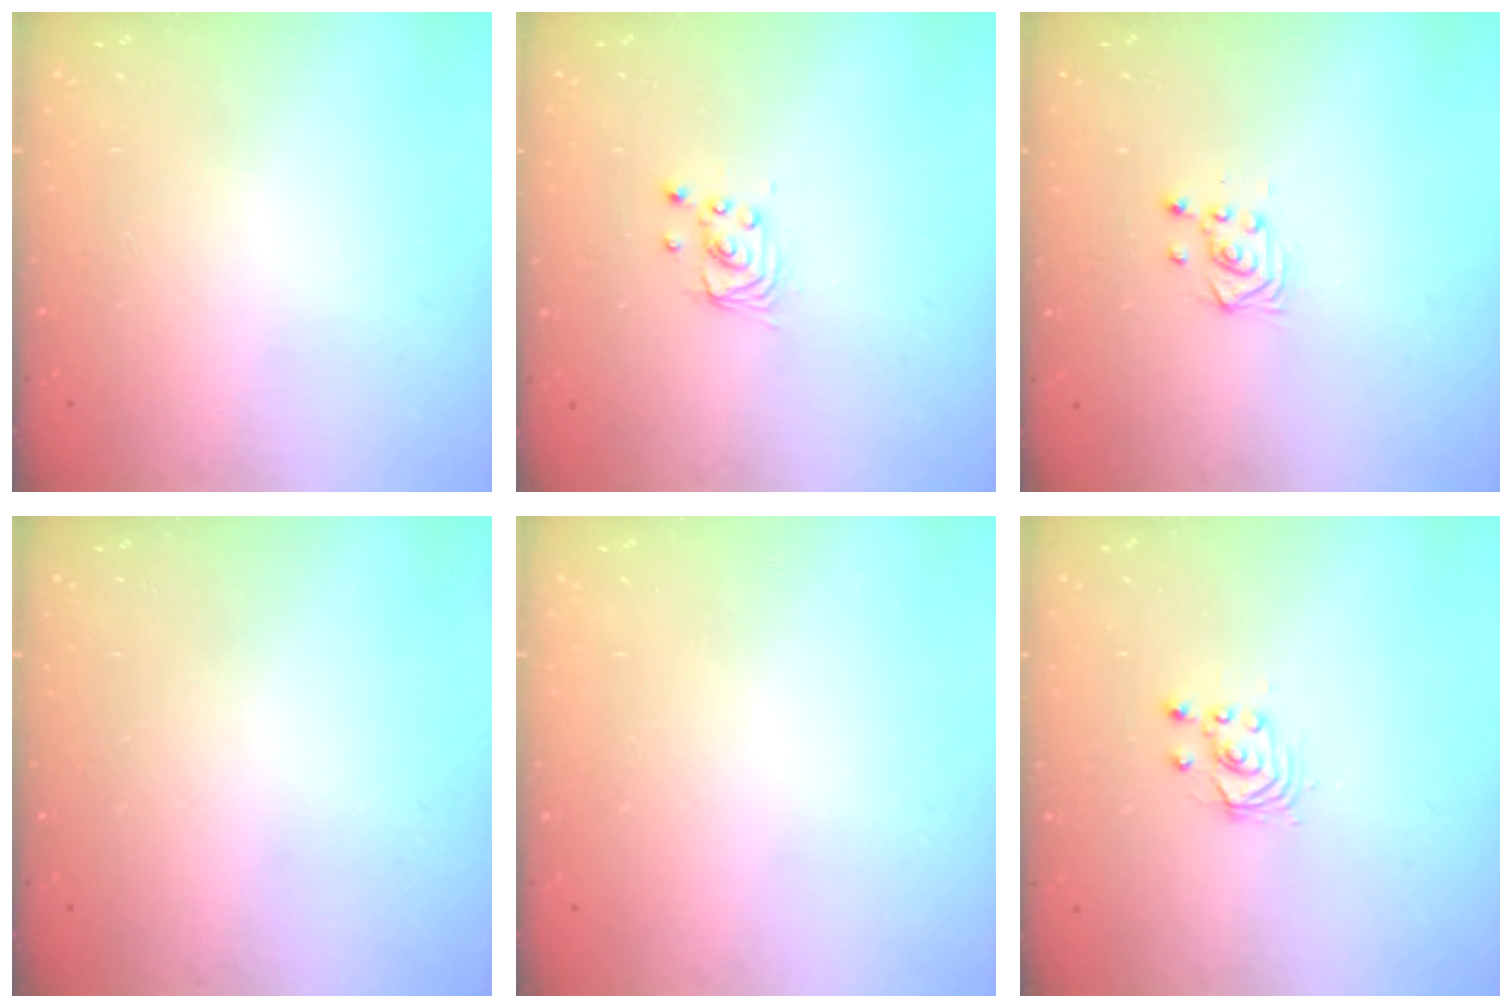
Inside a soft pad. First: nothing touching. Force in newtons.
{"total": 2.4, "press": 2.4, "slide": 0.2}
{"total": 3.6, "press": 3.5, "slide": 1.2}
{"total": 0.0}
{"total": 0.0}
{"total": 2.5, "press": 2.5, "slide": 0.2}